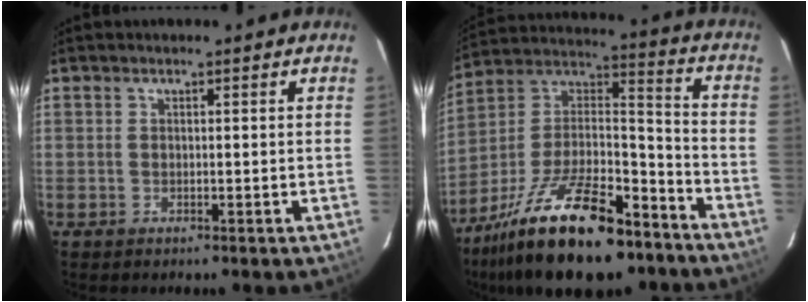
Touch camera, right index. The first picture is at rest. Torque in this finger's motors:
{"motor_torque": [0.96, -1.18, 1.05, 0.21]}